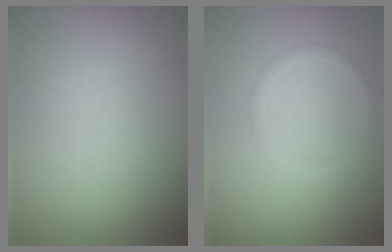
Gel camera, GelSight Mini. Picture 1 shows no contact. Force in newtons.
{"total": 1.0, "press": 1.0, "slide": 0.1}